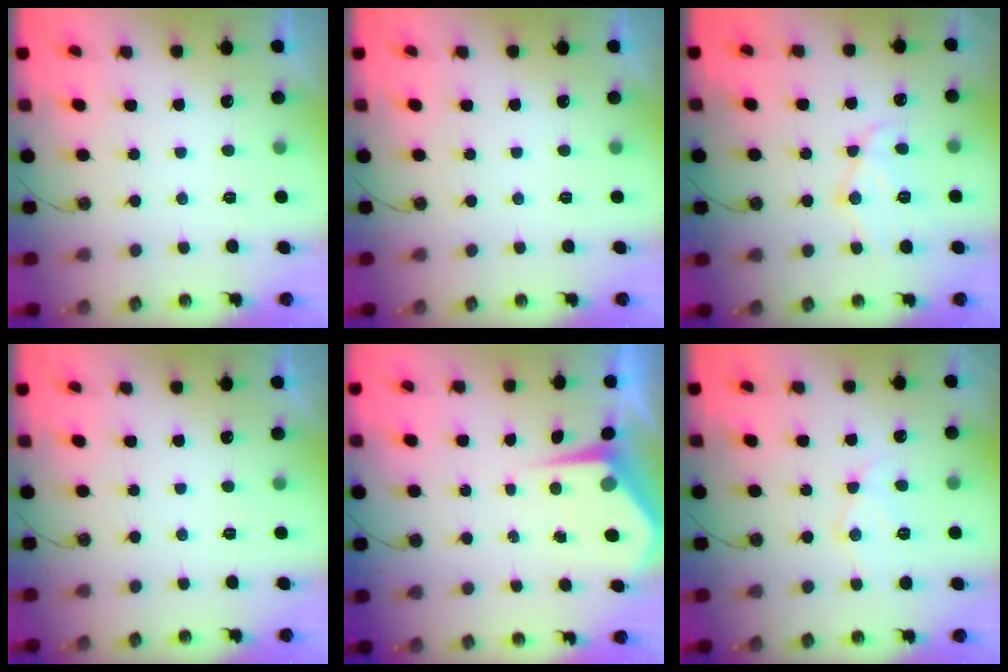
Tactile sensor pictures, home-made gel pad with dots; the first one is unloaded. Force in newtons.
{"total": 0.0}
{"total": 12.0, "press": 11.9, "slide": 1.3}
{"total": 0.0}
{"total": 5.0, "press": 5.0, "slide": 0.6}
{"total": 11.0, "press": 11.0, "slide": 0.8}